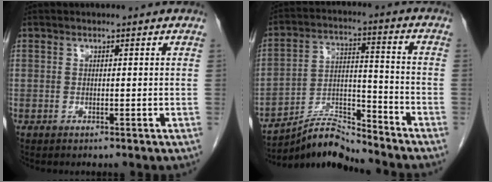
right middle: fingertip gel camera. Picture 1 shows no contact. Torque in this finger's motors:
{"motor_torque": [0.64, -0.93, 0.02, 0.01]}